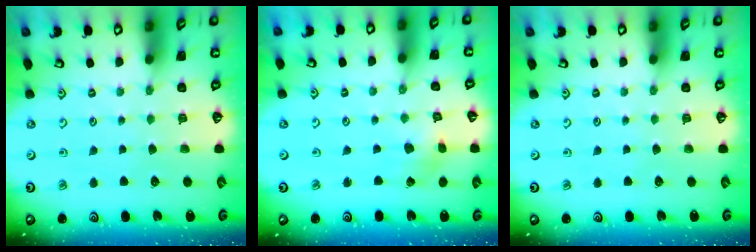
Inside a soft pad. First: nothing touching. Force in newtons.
{"total": 2.2, "press": 2.2, "slide": 0.4}
{"total": 0.0}